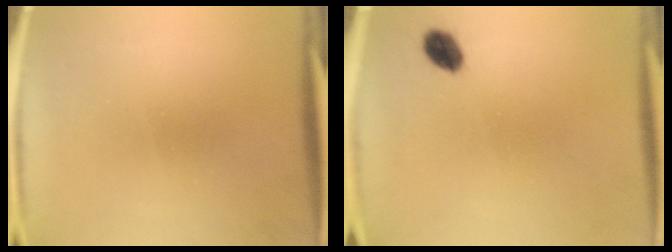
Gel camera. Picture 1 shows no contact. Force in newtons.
{"total": 4.3}